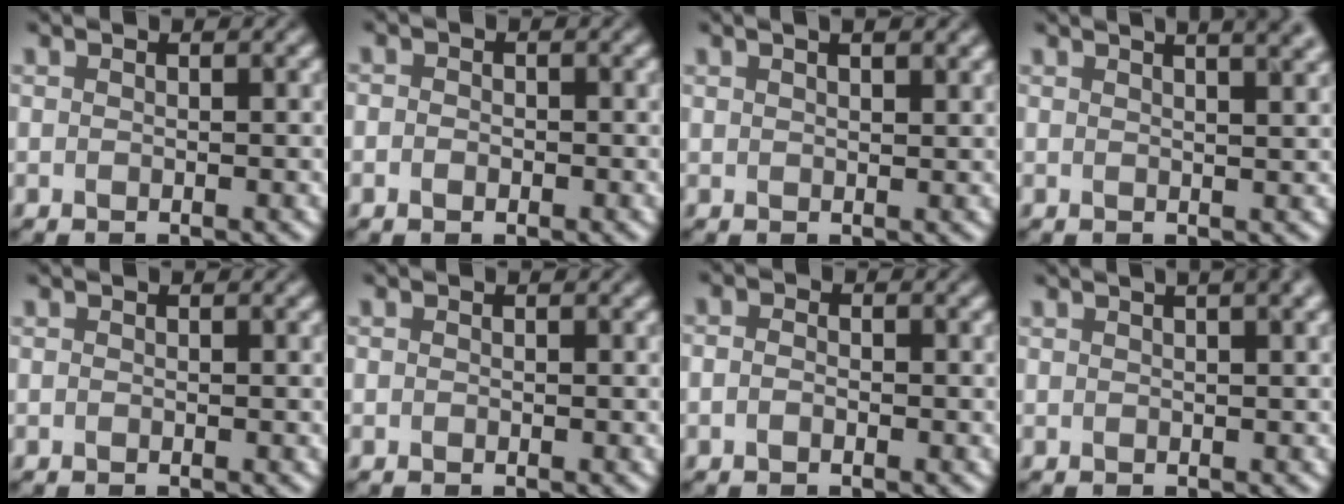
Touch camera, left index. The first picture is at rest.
{"total": 1.2, "force": [-0.3, 1.0, 0.7], "torque": [-0.005, -0.002, -0.012]}
{"total": 2.9, "force": [1.9, 1.0, 1.9], "torque": [-0.010, 0.003, 0.016]}
{"total": 7.4, "force": [4.6, 3.4, 4.8], "torque": [-0.015, 0.055, 0.022]}
{"total": 0.0}
{"total": 0.0}
{"total": 1.2, "force": [-0.3, 0.8, 0.8], "torque": [-0.012, -0.001, -0.016]}
{"total": 4.6, "force": [2.4, 2.0, 3.4], "torque": [-0.014, 0.027, 0.000]}